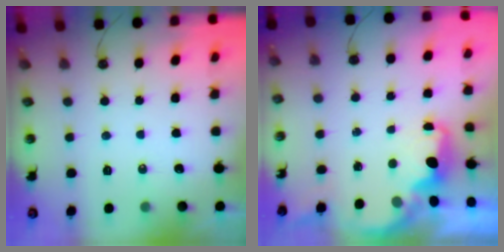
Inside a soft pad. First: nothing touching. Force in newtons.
{"total": 2.1, "press": 2.0, "slide": 0.8}